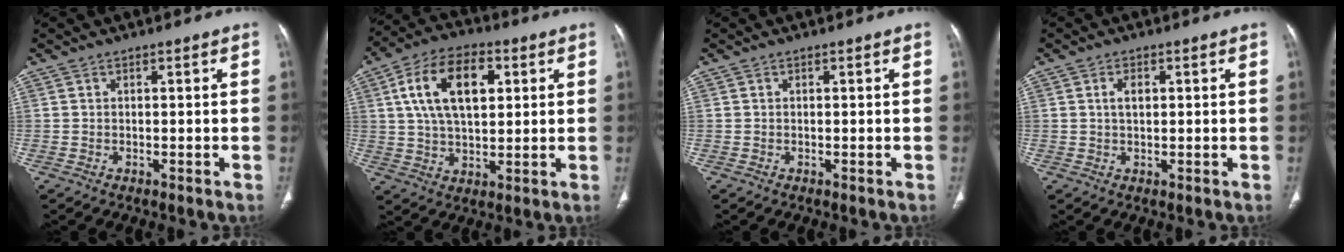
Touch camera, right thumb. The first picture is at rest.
{"total": 14.5, "force": [4.1, 8.2, 11.2], "torque": [-0.186, 0.005, 0.069]}
{"total": 0.0}
{"total": 2.2, "force": [0.5, 1.3, 1.7], "torque": [-0.031, 0.004, 0.009]}